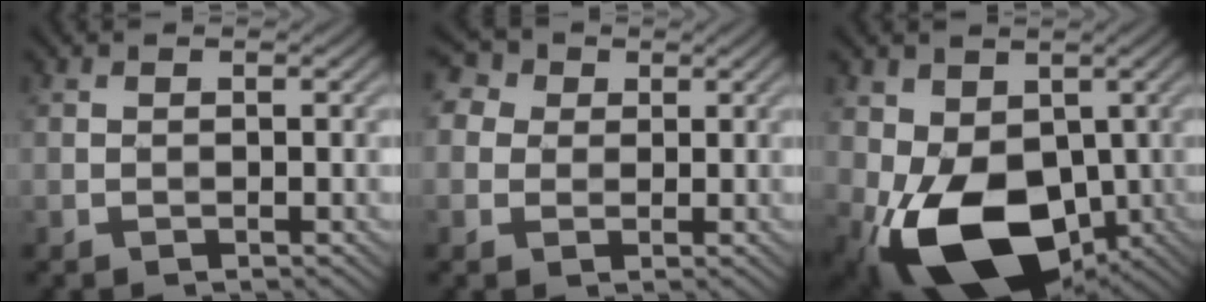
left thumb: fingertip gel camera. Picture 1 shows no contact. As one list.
[{"total": 4.5, "force": [1.8, 3.8, 1.7], "torque": [-0.078, 0.019, 0.025]}, {"total": 13.7, "force": [-3.1, 9.0, 9.9], "torque": [-0.203, -0.020, -0.059]}]